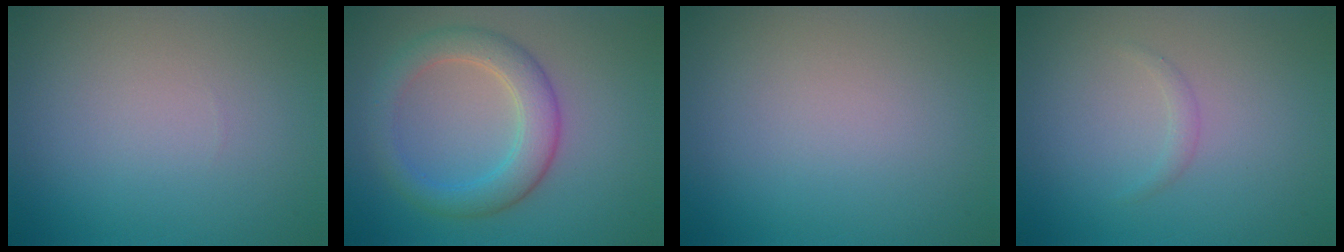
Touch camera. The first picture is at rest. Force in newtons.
{"total": 4.5, "press": 4.5, "slide": 0.2}
{"total": 0.0}
{"total": 0.8, "press": 0.8, "slide": 0.1}